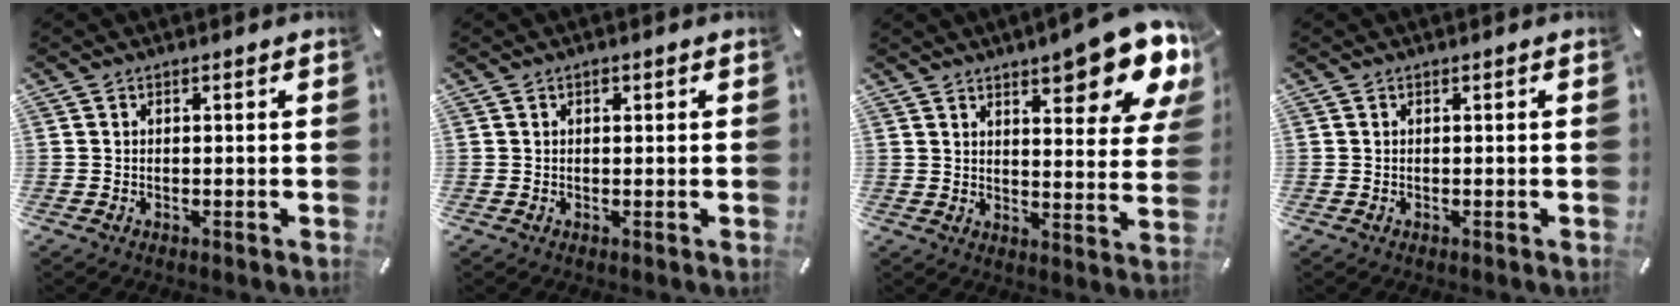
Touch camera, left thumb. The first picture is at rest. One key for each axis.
{"total": 0.8, "fx": 0.3, "fy": 0.6, "fz": 0.5, "tx": -0.009, "ty": 0.003, "tz": 0.004}
{"total": 14.3, "fx": 9.7, "fy": 4.5, "fz": 9.5, "tx": -0.115, "ty": -0.067, "tz": 0.157}
{"total": 0.0}